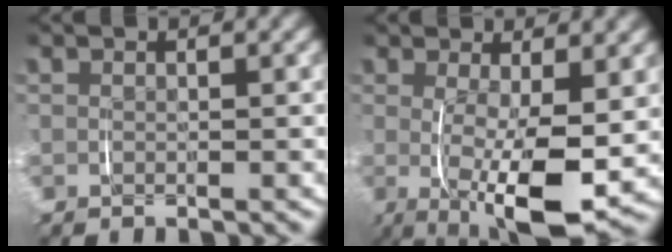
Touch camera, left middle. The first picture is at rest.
{"total": 7.7, "force": [-0.5, 2.5, 7.2], "torque": [-0.120, -0.016, -0.005]}